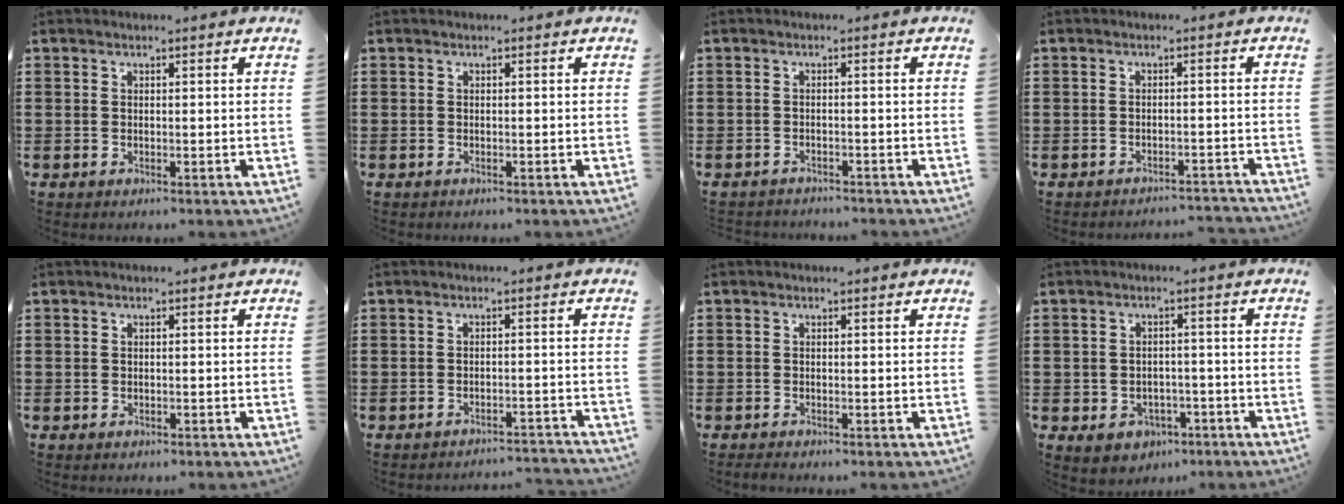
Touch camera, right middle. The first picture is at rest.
{"total": 0.0}
{"total": 1.6, "force": [-1.6, 0.2, -0.1], "torque": [-0.005, -0.001, -0.035]}
{"total": 2.2, "force": [-2.2, 0.0, -0.3], "torque": [-0.002, 0.000, -0.048]}
{"total": 0.5, "force": [-0.5, 0.2, 0.0], "torque": [-0.002, 0.001, -0.010]}
{"total": 2.3, "force": [-2.3, -0.1, 0.2], "torque": [-0.008, -0.002, -0.048]}
{"total": 0.6, "force": [-0.6, 0.1, 0.1], "torque": [-0.005, -0.004, -0.011]}
{"total": 3.1, "force": [-2.2, 2.2, 0.3], "torque": [-0.015, 0.005, -0.044]}